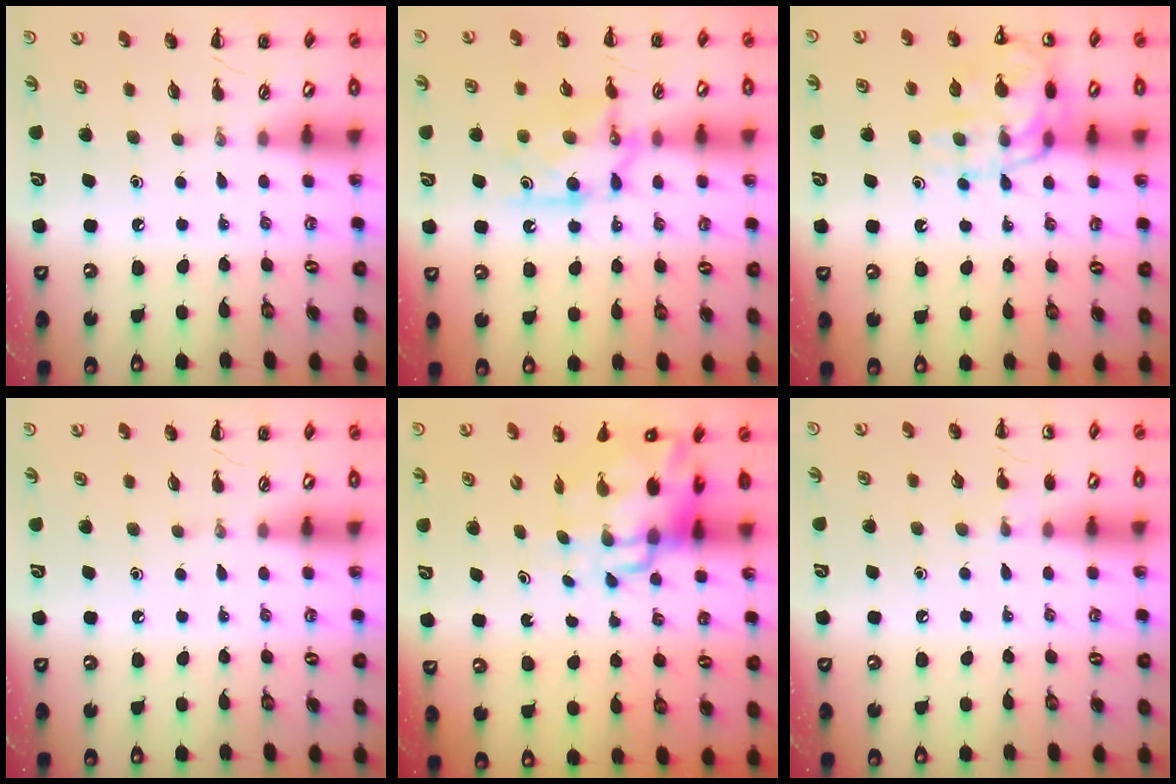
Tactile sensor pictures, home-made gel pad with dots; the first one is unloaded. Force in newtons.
{"total": 10.5, "press": 10.5, "slide": 0.5}
{"total": 15.3, "press": 15.1, "slide": 2.3}
{"total": 0.0}
{"total": 9.3, "press": 9.0, "slide": 2.4}
{"total": 5.5, "press": 5.1, "slide": 1.8}